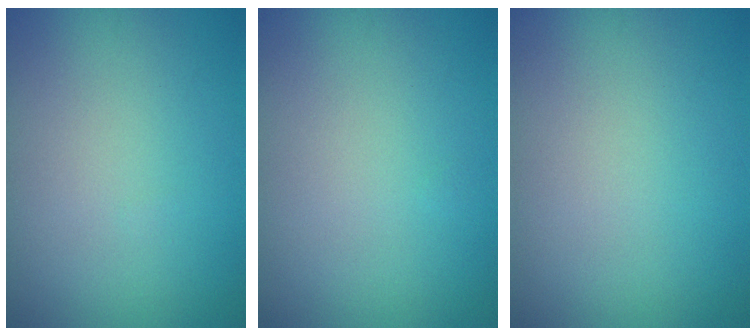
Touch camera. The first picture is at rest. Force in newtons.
{"total": 0.0}
{"total": 0.0}